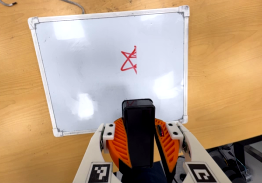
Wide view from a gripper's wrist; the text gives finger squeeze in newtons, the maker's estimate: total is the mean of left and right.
{"total": 11.3, "left": 11.2, "right": 11.3}